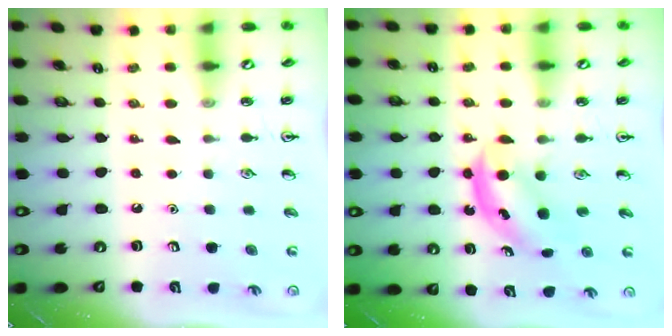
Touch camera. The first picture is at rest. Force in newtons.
{"total": 4.9, "press": 4.9, "slide": 0.7}